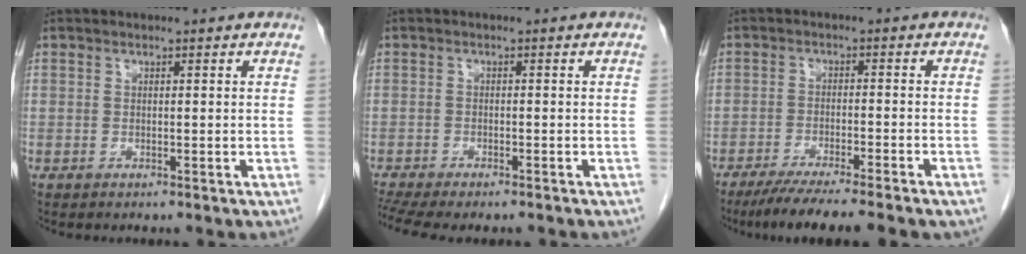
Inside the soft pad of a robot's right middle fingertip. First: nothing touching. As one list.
[{"total": 9.1, "force": [-7.7, 2.1, 4.4], "torque": [-0.081, -0.003, -0.116]}, {"total": 10.2, "force": [-8.2, 0.0, 6.0], "torque": [-0.078, -0.024, -0.125]}]